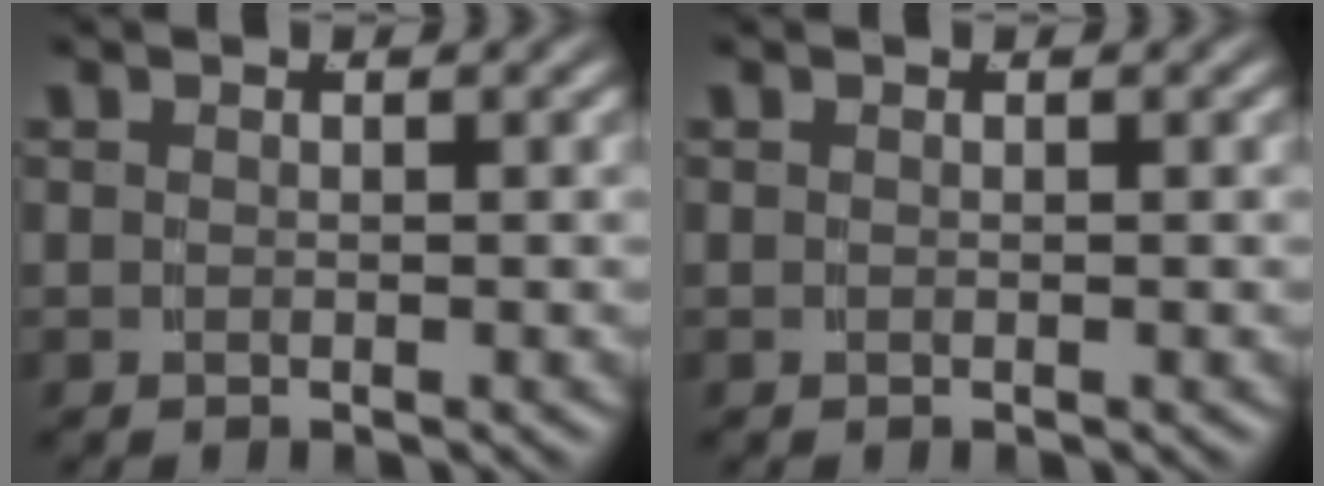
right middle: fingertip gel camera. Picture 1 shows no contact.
{"total": 0.0}